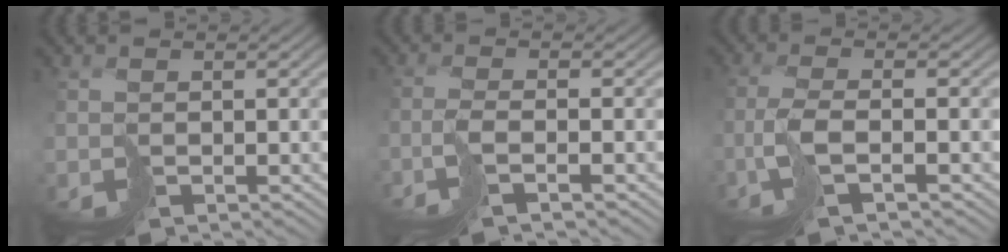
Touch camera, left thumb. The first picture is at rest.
{"total": 2.4, "force": [-1.1, -0.1, 2.1], "torque": [-0.029, 0.006, -0.038]}
{"total": 3.9, "force": [-1.0, 0.5, 3.7], "torque": [-0.065, 0.006, -0.038]}